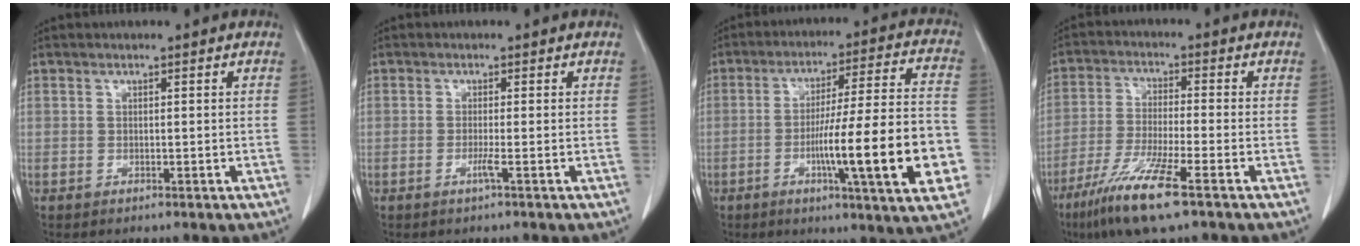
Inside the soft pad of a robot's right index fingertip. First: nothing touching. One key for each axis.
{"total": 1.3, "fx": -0.6, "fy": -0.4, "fz": 1.1, "tx": -0.019, "ty": -0.002, "tz": -0.013}
{"total": 19.9, "fx": -5.3, "fy": 0.6, "fz": 19.1, "tx": -0.251, "ty": 0.001, "tz": -0.076}
{"total": 10.5, "fx": -6.3, "fy": 0.2, "fz": 8.3, "tx": -0.172, "ty": -0.030, "tz": -0.120}